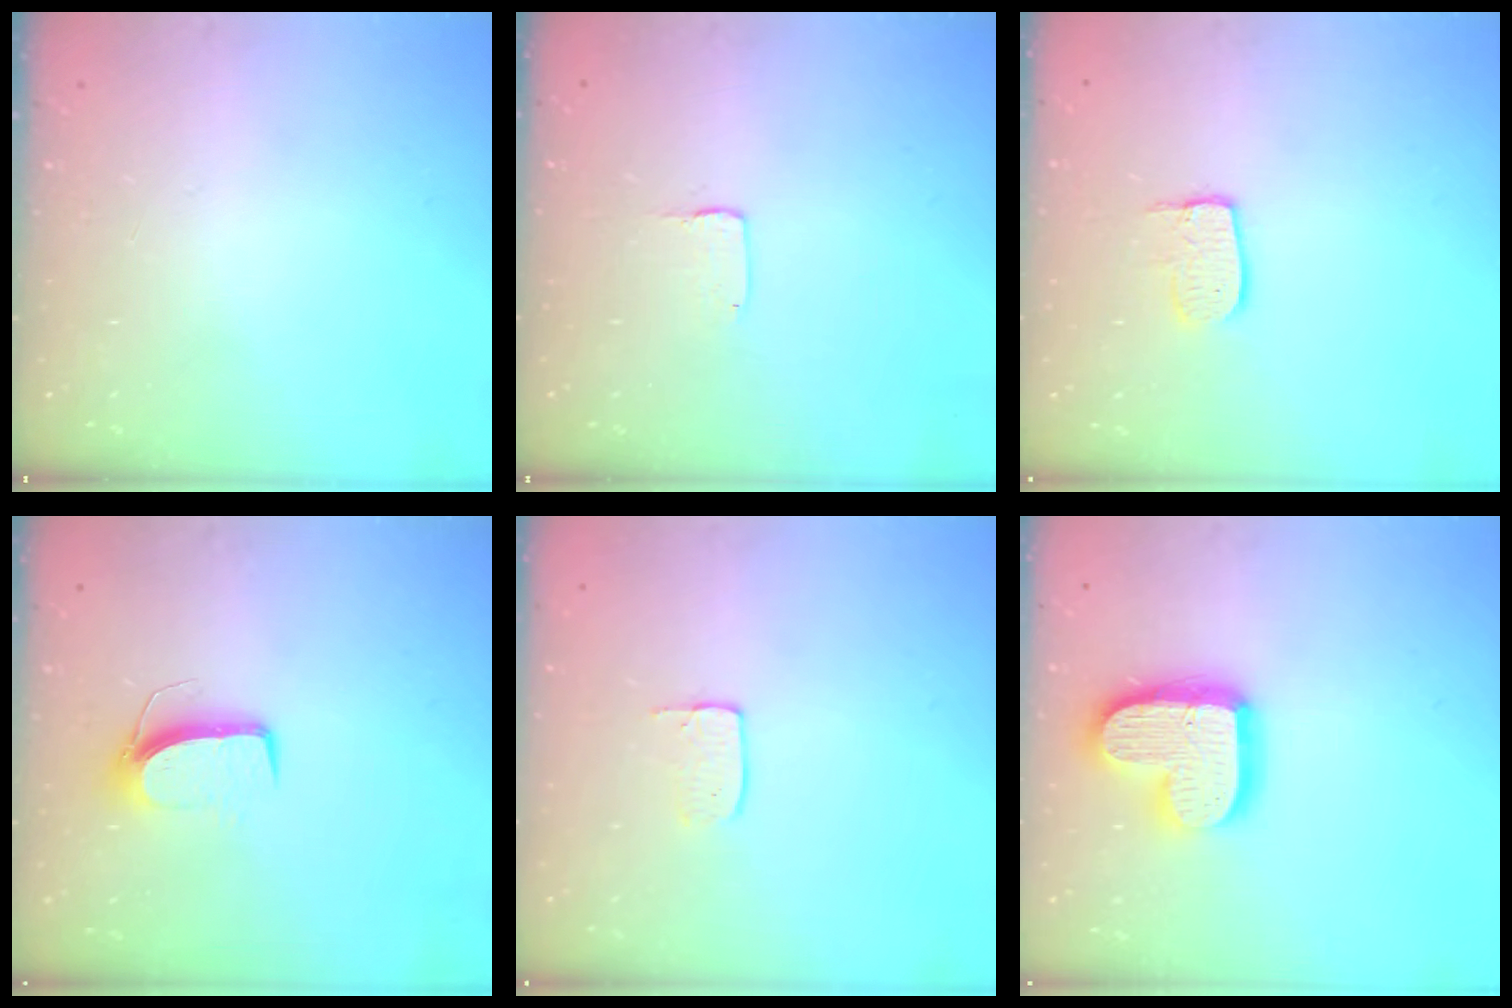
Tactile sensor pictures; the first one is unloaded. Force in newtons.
{"total": 1.0, "press": 1.0, "slide": 0.1}
{"total": 7.0, "press": 7.0, "slide": 0.3}
{"total": 7.8, "press": 7.7, "slide": 0.5}
{"total": 3.5, "press": 3.5, "slide": 0.2}
{"total": 16.7, "press": 16.6, "slide": 1.2}